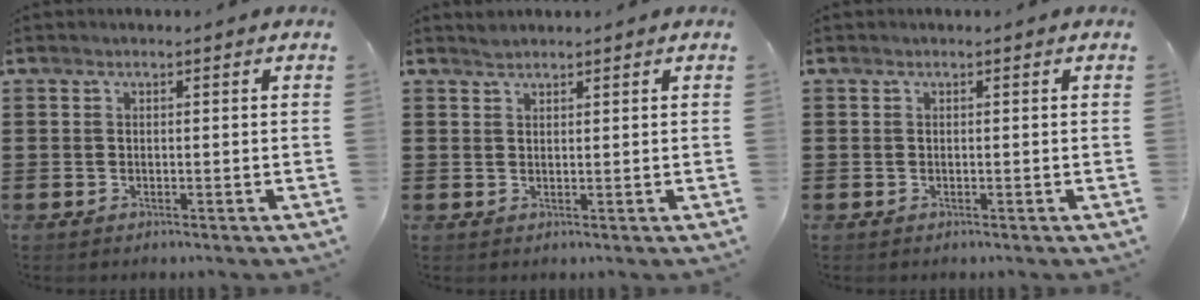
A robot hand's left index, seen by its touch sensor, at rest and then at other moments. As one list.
[{"total": 1.3, "force": [1.2, 0.2, 0.2], "torque": [-0.006, 0.000, 0.024]}, {"total": 0.0}]